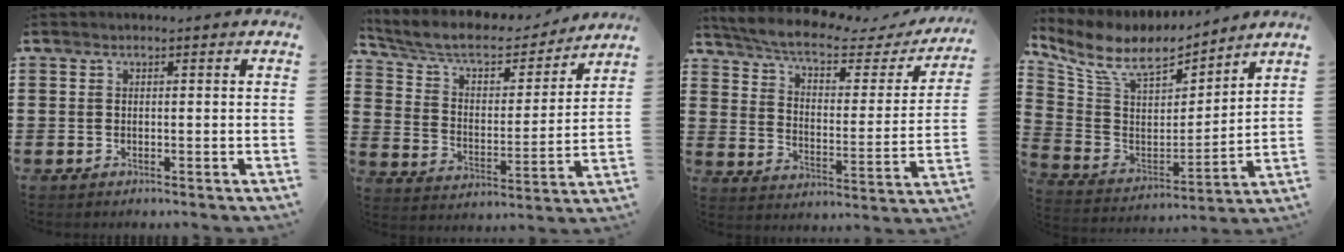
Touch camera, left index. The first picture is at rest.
{"total": 7.0, "force": [5.8, 2.4, 3.2], "torque": [-0.088, -0.033, 0.098]}
{"total": 6.4, "force": [5.0, 1.0, 3.7], "torque": [-0.094, -0.026, 0.082]}
{"total": 9.2, "force": [7.0, 3.8, 4.7], "torque": [-0.128, -0.037, 0.120]}